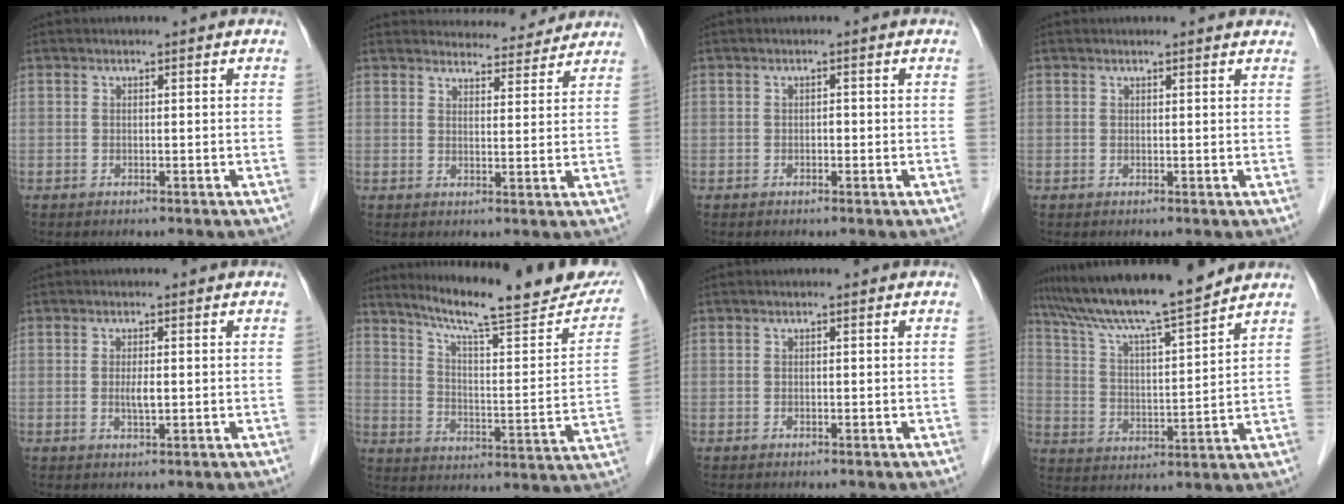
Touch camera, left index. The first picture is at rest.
{"total": 8.9, "force": [8.6, 2.0, 0.9], "torque": [0.005, 0.005, 0.095]}
{"total": 0.6, "force": [-0.2, 0.4, 0.5], "torque": [-0.005, 0.002, -0.005]}
{"total": 3.0, "force": [2.9, 0.6, 0.7], "torque": [-0.012, 0.007, 0.020]}
{"total": 1.9, "force": [0.0, 0.4, 1.8], "torque": [-0.038, -0.002, 0.000]}
{"total": 23.6, "force": [20.4, 2.6, 11.6], "torque": [-0.171, -0.046, 0.270]}
{"total": 0.0}
{"total": 14.6, "force": [12.9, -0.2, 6.7], "torque": [-0.123, 0.007, 0.220]}